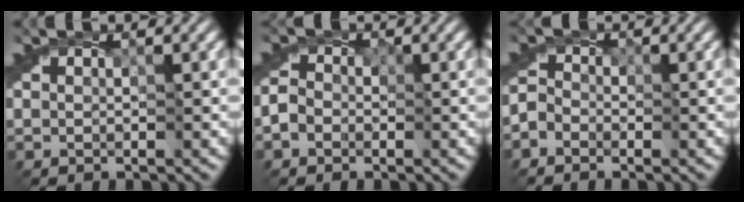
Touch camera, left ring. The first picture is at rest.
{"total": 1.7, "force": [-1.1, 1.3, 0.2], "torque": [-0.003, 0.007, -0.028]}
{"total": 2.0, "force": [-1.5, 1.3, 0.4], "torque": [-0.008, 0.005, -0.035]}